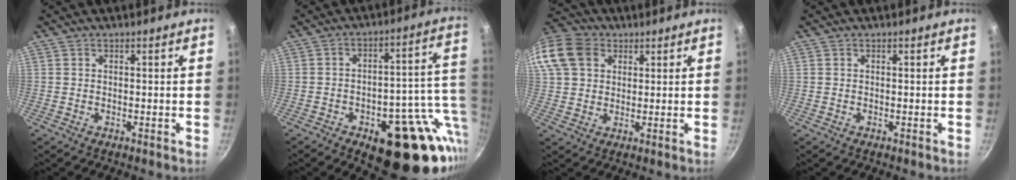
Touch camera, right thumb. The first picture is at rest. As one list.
[{"total": 20.9, "force": [-4.8, 10.0, 17.7], "torque": [-0.181, 0.020, -0.057]}, {"total": 16.5, "force": [5.6, 12.9, 8.6], "torque": [-0.192, 0.029, 0.095]}, {"total": 0.0}]